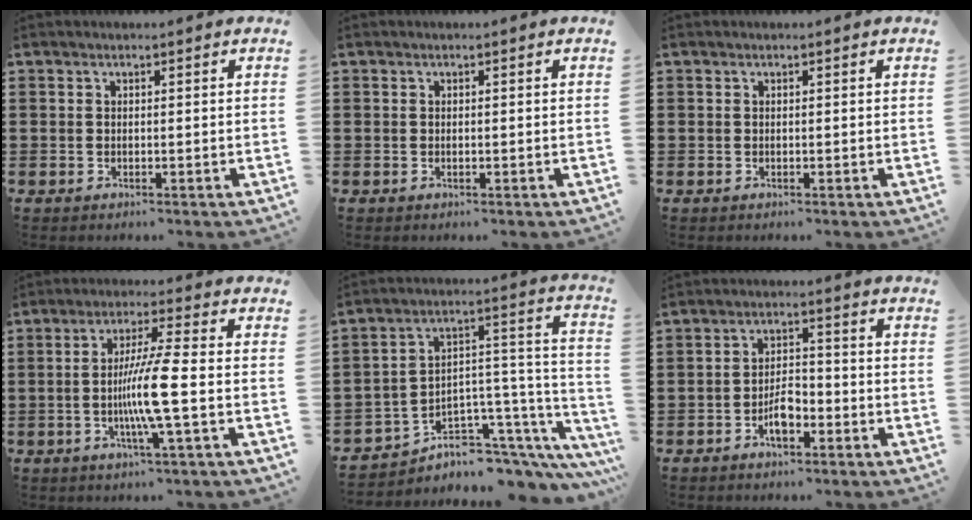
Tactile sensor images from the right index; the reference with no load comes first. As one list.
[{"total": 0.0}, {"total": 0.0}, {"total": 8.4, "force": [-1.7, -0.4, 8.2], "torque": [-0.154, -0.018, -0.036]}, {"total": 5.1, "force": [-3.4, 3.5, 1.5], "torque": [-0.036, -0.019, -0.059]}, {"total": 4.2, "force": [-2.3, 1.8, 3.1], "torque": [-0.060, 0.004, -0.044]}]